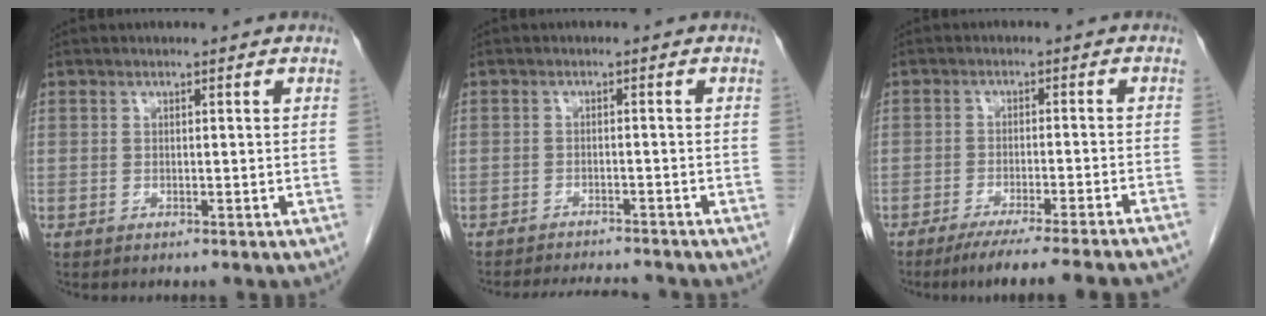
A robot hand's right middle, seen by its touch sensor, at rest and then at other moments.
{"total": 7.9, "force": [-7.5, 0.7, 2.3], "torque": [-0.036, -0.006, -0.104]}
{"total": 18.0, "force": [-16.3, -1.2, 7.5], "torque": [-0.073, -0.040, -0.217]}